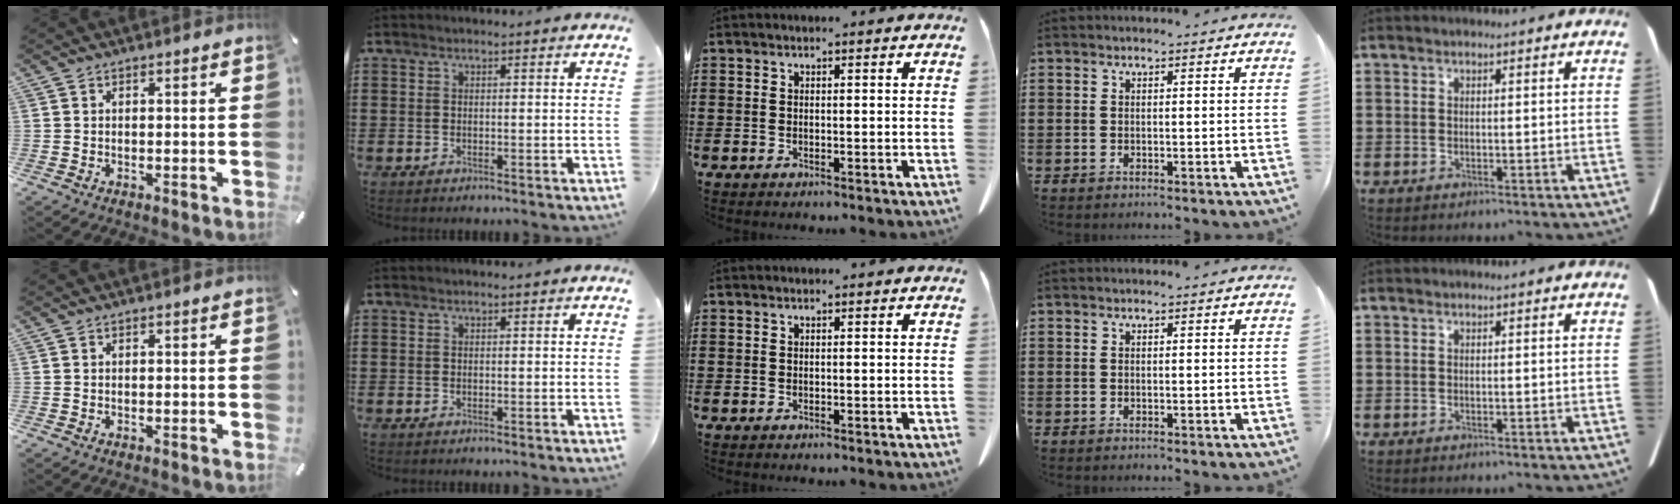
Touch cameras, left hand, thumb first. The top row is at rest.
{}